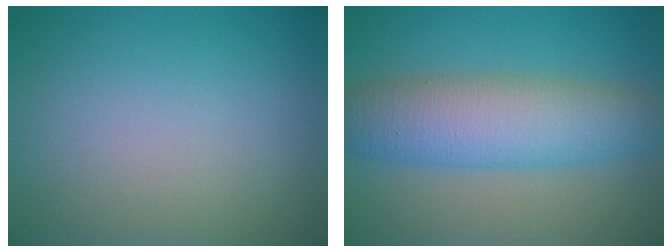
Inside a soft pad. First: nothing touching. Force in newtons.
{"total": 7.2, "press": 7.2, "slide": 0.1}